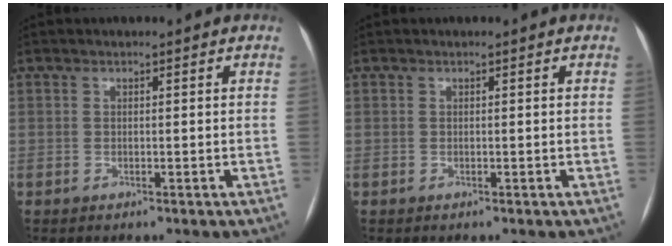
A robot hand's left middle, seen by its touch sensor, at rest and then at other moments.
{"total": 0.0}